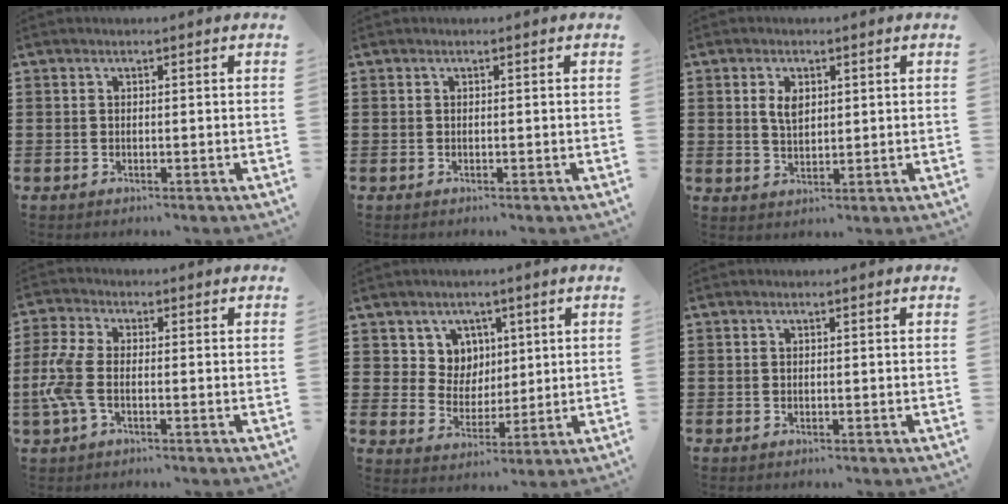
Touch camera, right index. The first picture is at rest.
{"total": 0.0}
{"total": 3.2, "force": [1.0, 1.8, 2.4], "torque": [-0.053, 0.007, 0.017]}
{"total": 5.8, "force": [-1.4, 2.7, 4.9], "torque": [-0.127, -0.008, -0.033]}
{"total": 6.1, "force": [3.0, 5.2, 0.8], "torque": [-0.048, 0.007, 0.056]}
{"total": 0.0}